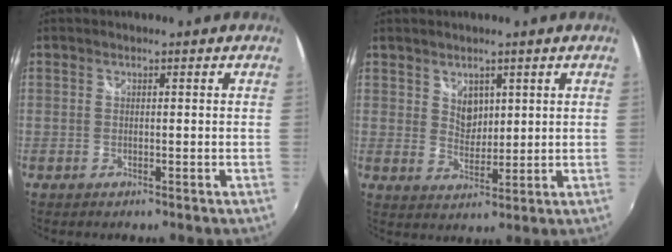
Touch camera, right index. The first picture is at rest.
{"total": 2.1, "force": [1.4, 1.4, 0.8], "torque": [-0.008, 0.000, 0.026]}